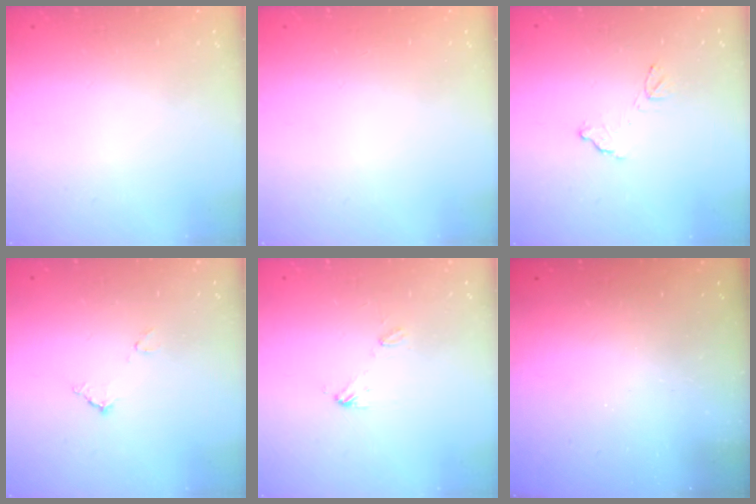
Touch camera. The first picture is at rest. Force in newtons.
{"total": 0.0}
{"total": 8.8, "press": 8.8, "slide": 0.5}
{"total": 5.8, "press": 5.8, "slide": 0.2}
{"total": 4.6, "press": 4.6, "slide": 0.4}
{"total": 3.0, "press": 3.0, "slide": 0.6}